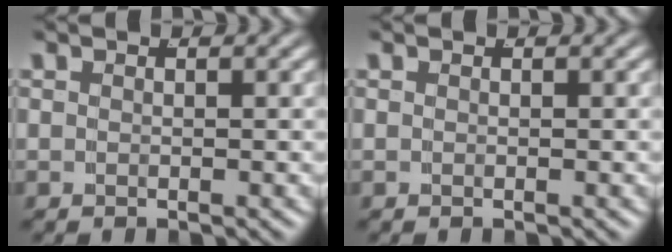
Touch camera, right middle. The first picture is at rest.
{"total": 0.0}